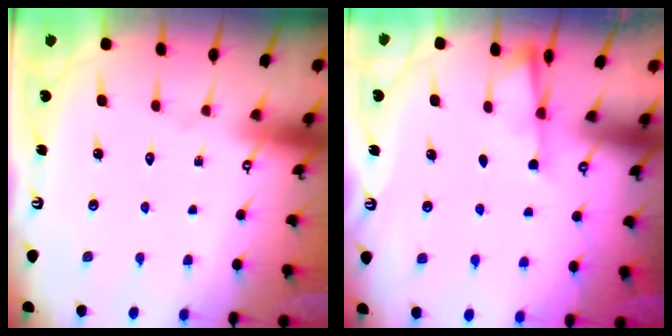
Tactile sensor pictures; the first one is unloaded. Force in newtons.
{"total": 2.3, "press": 2.2, "slide": 0.4}